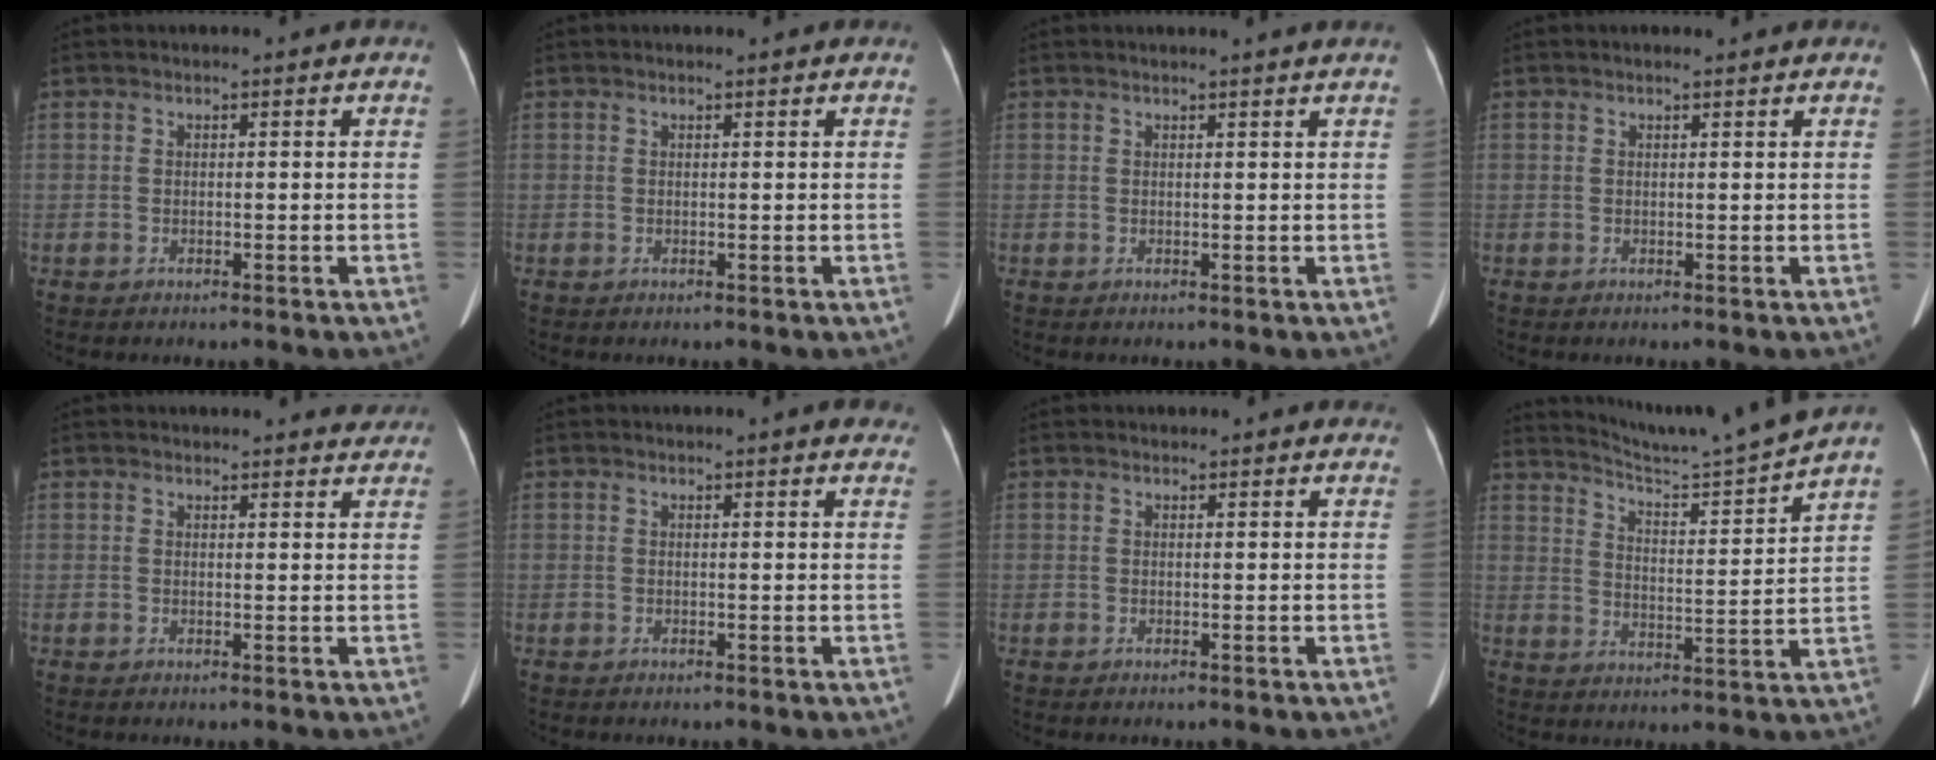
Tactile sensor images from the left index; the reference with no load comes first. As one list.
[{"total": 0.7, "force": [0.6, 0.0, 0.3], "torque": [-0.010, 0.007, 0.011]}, {"total": 2.5, "force": [2.2, -0.6, 0.9], "torque": [-0.016, 0.003, 0.025]}, {"total": 1.2, "force": [1.1, 0.0, 0.5], "torque": [-0.010, 0.009, 0.019]}, {"total": 8.1, "force": [7.7, 2.1, 1.1], "torque": [0.011, 0.007, 0.065]}, {"total": 6.3, "force": [5.6, 1.4, 2.5], "torque": [-0.019, 0.003, 0.046]}, {"total": 4.2, "force": [3.9, 1.5, 0.8], "torque": [-0.003, 0.016, 0.032]}, {"total": 13.1, "force": [12.4, -2.8, 3.3], "torque": [-0.066, -0.044, 0.186]}]